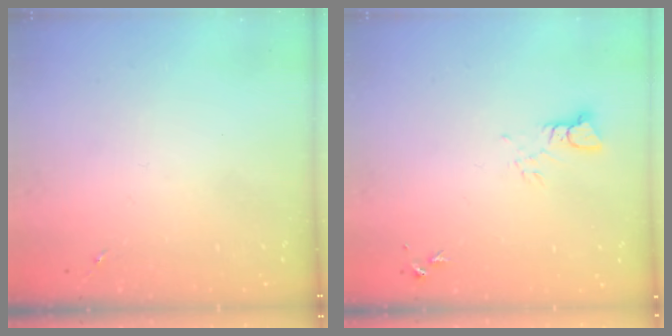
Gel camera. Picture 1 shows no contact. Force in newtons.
{"total": 3.3, "press": 3.3, "slide": 0.3}